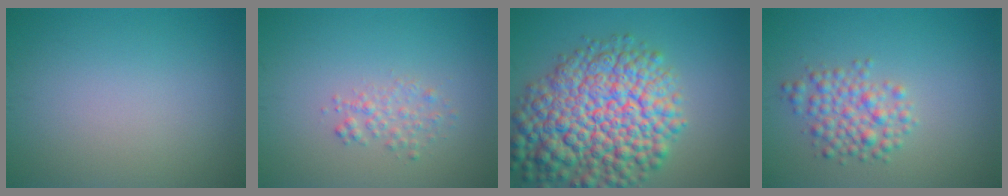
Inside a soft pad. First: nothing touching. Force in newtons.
{"total": 1.6, "press": 1.6, "slide": 0.1}
{"total": 12.3, "press": 12.3, "slide": 0.5}
{"total": 3.3, "press": 3.3, "slide": 0.2}